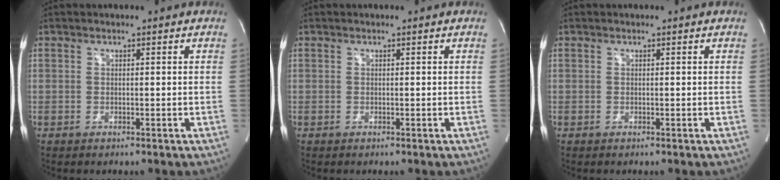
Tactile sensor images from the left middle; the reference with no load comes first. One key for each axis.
{"total": 0.0}
{"total": 0.0}